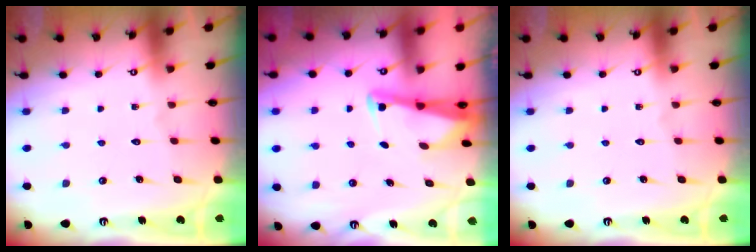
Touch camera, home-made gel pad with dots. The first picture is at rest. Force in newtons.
{"total": 3.7, "press": 3.7, "slide": 0.4}
{"total": 0.0}